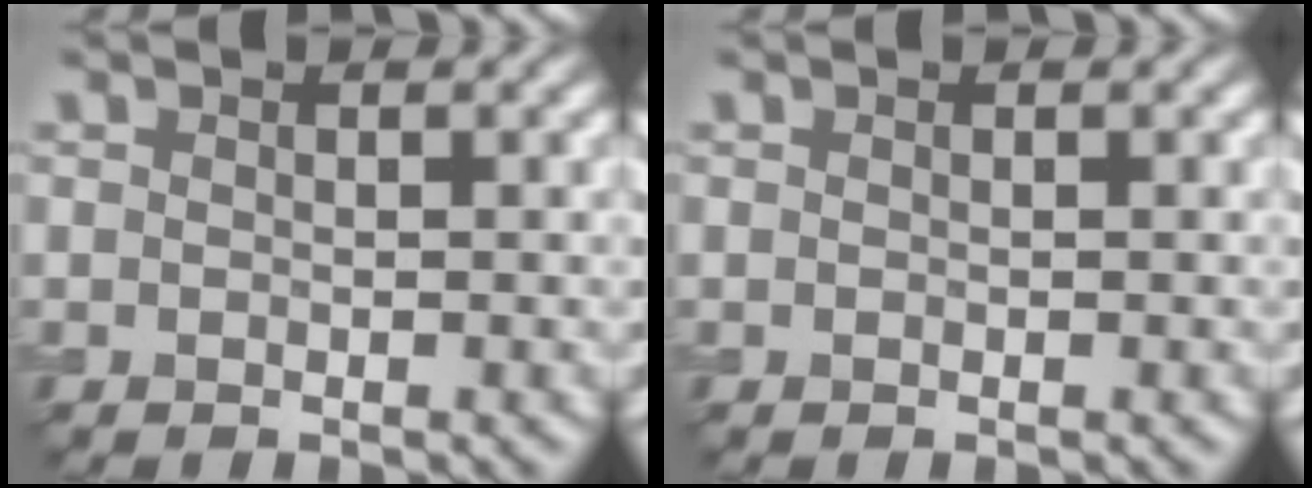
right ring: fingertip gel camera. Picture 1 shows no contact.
{"total": 0.0}